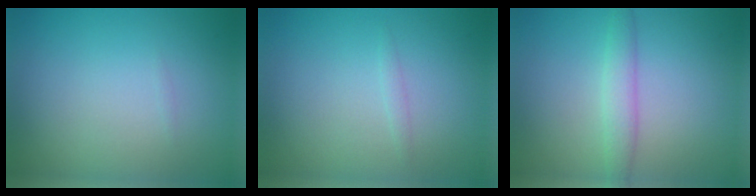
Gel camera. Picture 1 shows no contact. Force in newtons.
{"total": 0.6, "press": 0.6, "slide": 0.0}
{"total": 2.2, "press": 2.2, "slide": 0.0}